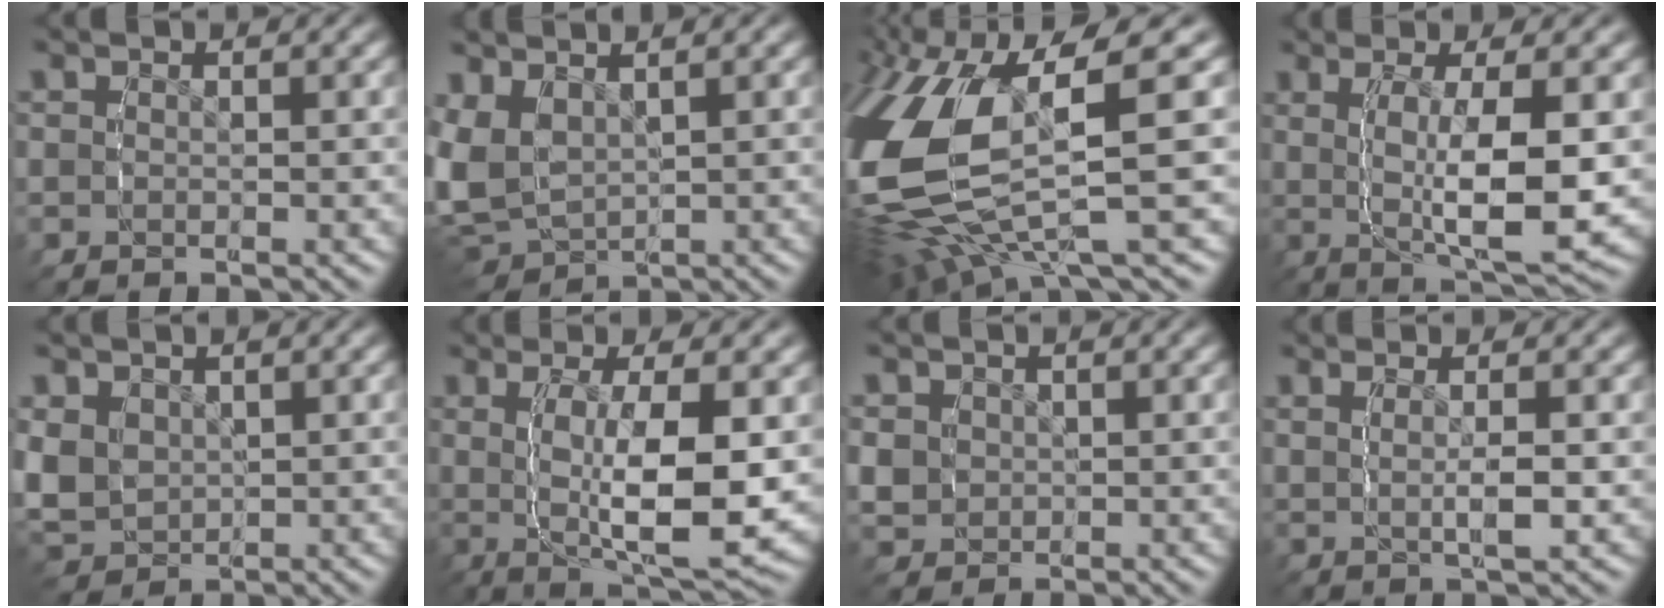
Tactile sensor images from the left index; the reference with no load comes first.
{"total": 8.8, "force": [-1.2, 7.9, 3.8], "torque": [-0.146, -0.047, -0.015]}
{"total": 12.3, "force": [-1.5, 7.5, 9.6], "torque": [-0.240, -0.035, -0.016]}
{"total": 8.5, "force": [0.3, 3.4, 7.8], "torque": [-0.124, 0.009, -0.003]}
{"total": 5.6, "force": [0.0, 5.1, 2.2], "torque": [-0.085, -0.030, 0.008]}
{"total": 9.4, "force": [0.0, 3.8, 8.6], "torque": [-0.139, 0.006, -0.004]}
{"total": 3.8, "force": [-0.1, 3.6, 1.2], "torque": [-0.046, -0.019, 0.006]}
{"total": 4.4, "force": [1.3, 1.9, 3.7], "torque": [-0.054, 0.019, 0.009]}